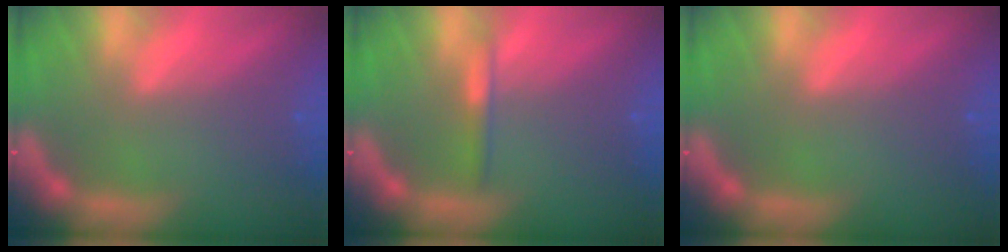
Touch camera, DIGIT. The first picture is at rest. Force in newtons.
{"total": 1.4}
{"total": 0.0}